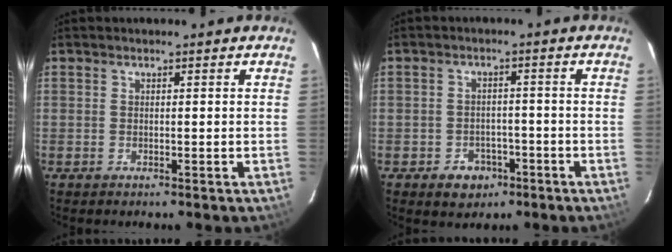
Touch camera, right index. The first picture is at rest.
{"total": 5.3, "force": [-2.9, 4.1, 1.4], "torque": [-0.039, 0.013, -0.027]}